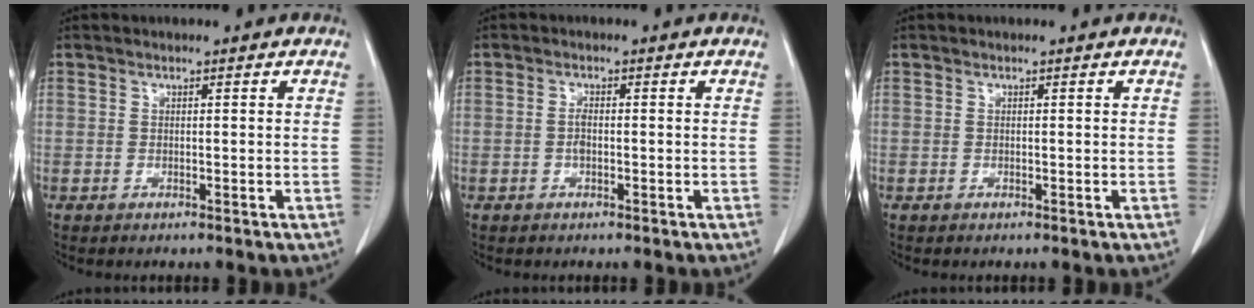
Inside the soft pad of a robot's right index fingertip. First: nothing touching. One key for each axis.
{"total": 1.2, "fx": -0.3, "fy": 0.5, "fz": 1.1, "tx": -0.020, "ty": 0.004, "tz": -0.004}
{"total": 0.0}